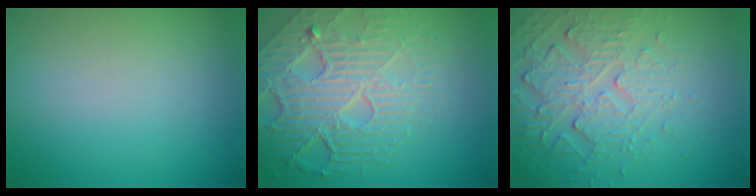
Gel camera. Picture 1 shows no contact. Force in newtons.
{"total": 8.7, "press": 5.9, "slide": 6.4}
{"total": 5.4, "press": 3.7, "slide": 4.0}